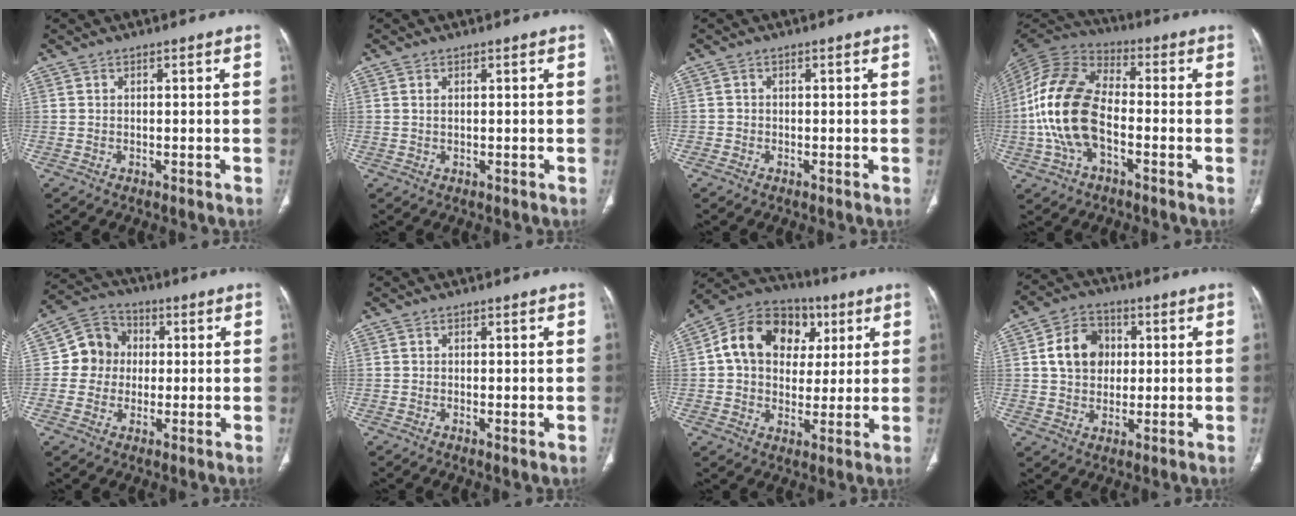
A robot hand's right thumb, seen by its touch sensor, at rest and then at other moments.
{"total": 0.8, "force": [0.4, 0.4, 0.5], "torque": [-0.011, 0.002, 0.011]}
{"total": 1.0, "force": [-0.5, 0.8, -0.1], "torque": [0.007, 0.006, -0.014]}
{"total": 16.8, "force": [-3.0, 9.6, 13.5], "torque": [-0.278, 0.030, -0.061]}
{"total": 8.7, "force": [0.3, 8.2, 2.9], "torque": [-0.015, 0.018, -0.005]}
{"total": 0.6, "force": [-0.1, 0.1, 0.6], "torque": [-0.016, -0.005, -0.004]}
{"total": 16.8, "force": [4.1, 13.1, 9.6], "torque": [-0.125, 0.015, 0.061]}
{"total": 9.9, "force": [1.7, 8.0, 5.6], "torque": [-0.068, 0.006, 0.023]}